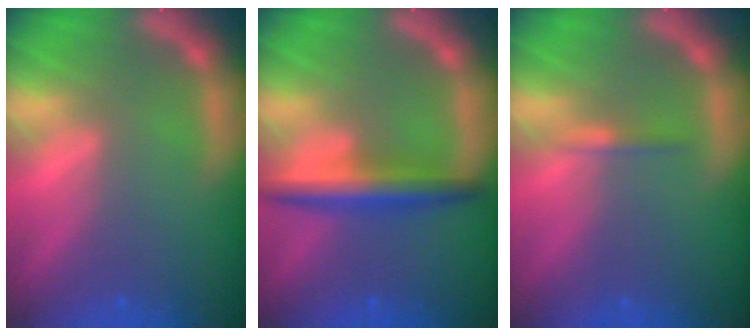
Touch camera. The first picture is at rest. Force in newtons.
{"total": 4.5}
{"total": 0.9}